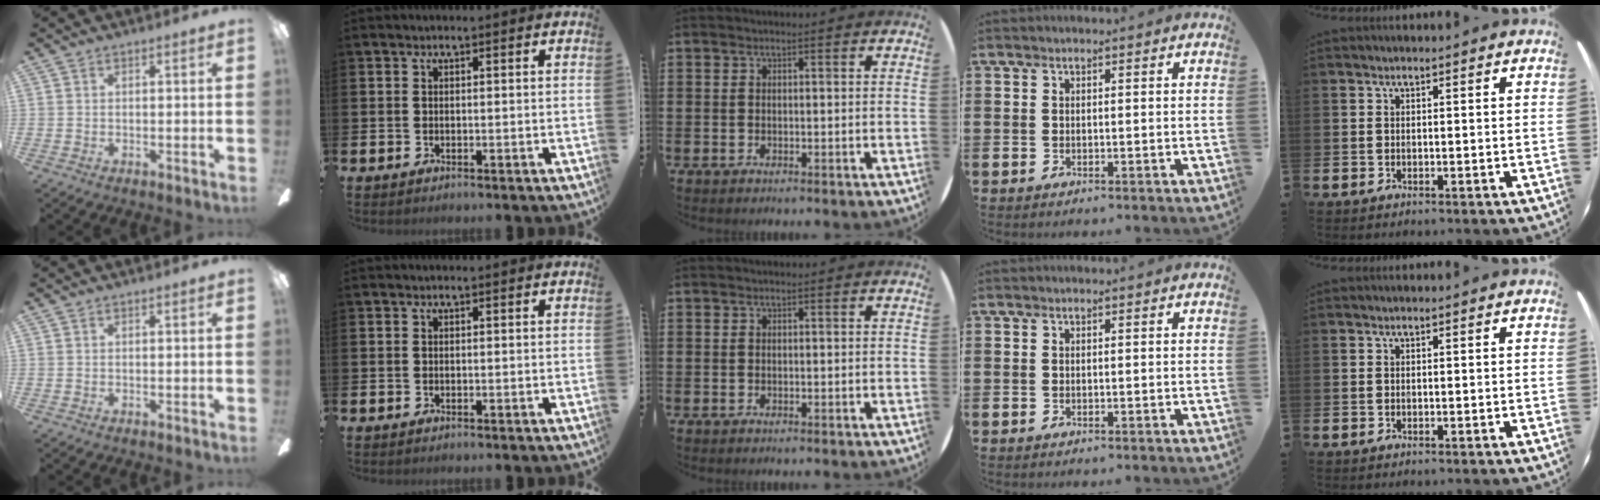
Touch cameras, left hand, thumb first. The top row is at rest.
{}